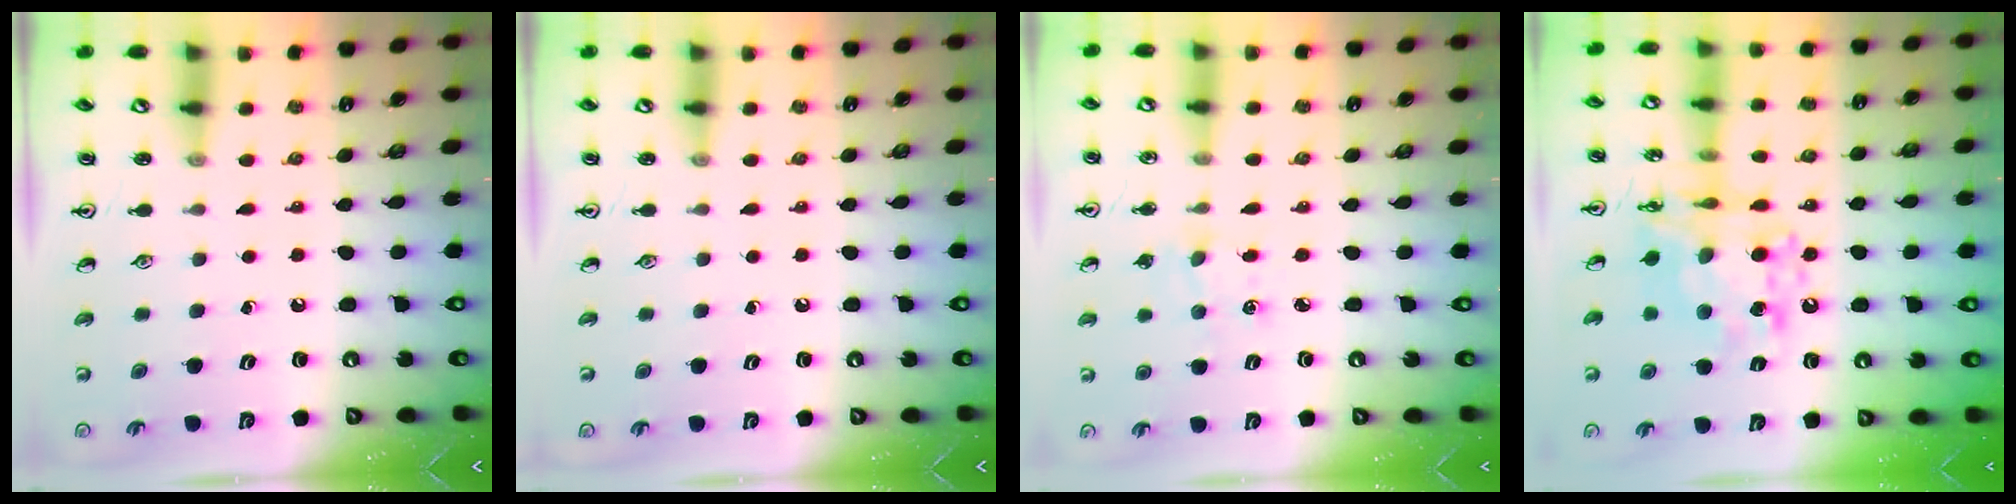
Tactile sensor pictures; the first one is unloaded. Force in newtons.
{"total": 0.0}
{"total": 4.2, "press": 4.1, "slide": 0.6}
{"total": 12.8, "press": 12.7, "slide": 1.4}